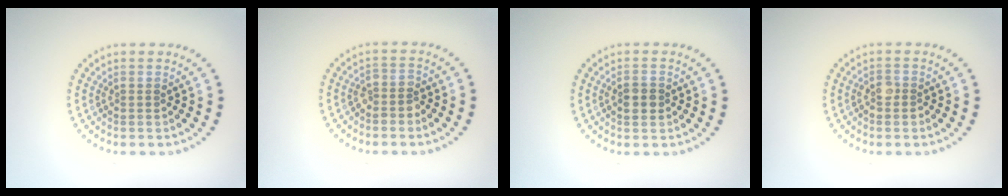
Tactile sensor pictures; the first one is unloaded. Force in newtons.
{"total": 1.6, "press": 1.4, "slide": 0.8}
{"total": 1.8, "press": 1.7, "slide": 0.3}
{"total": 1.4, "press": 1.3, "slide": 0.7}